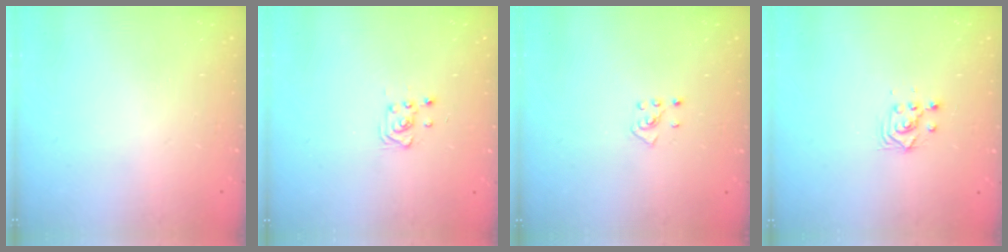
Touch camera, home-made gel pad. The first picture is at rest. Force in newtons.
{"total": 3.8, "press": 3.7, "slide": 0.6}
{"total": 2.7, "press": 2.6, "slide": 0.9}
{"total": 2.8, "press": 2.8, "slide": 0.2}